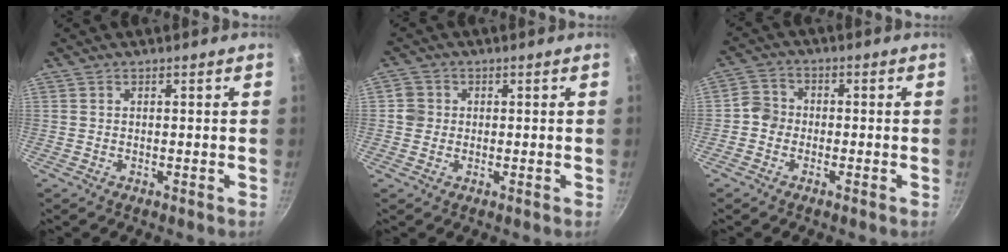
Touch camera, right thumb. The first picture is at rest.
{"total": 3.0, "force": [0.1, 2.8, 0.8], "torque": [0.003, 0.009, -0.004]}
{"total": 3.9, "force": [-1.4, 3.4, 1.3], "torque": [-0.008, 0.017, -0.037]}